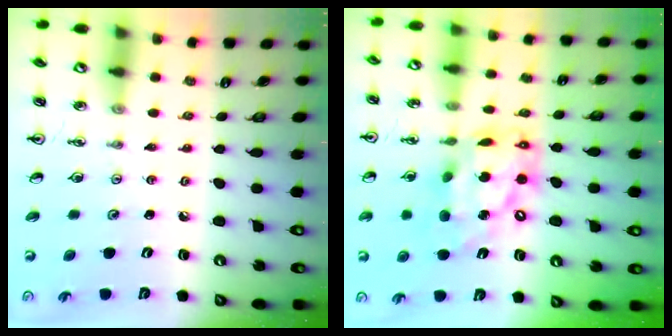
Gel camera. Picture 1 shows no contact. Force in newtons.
{"total": 17.4, "press": 17.4, "slide": 1.4}